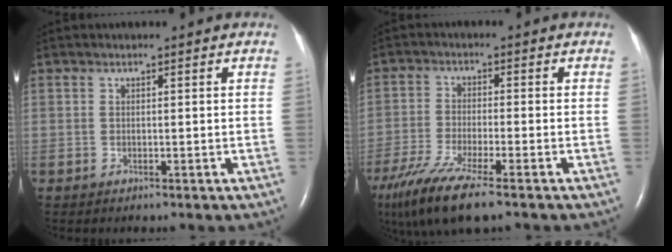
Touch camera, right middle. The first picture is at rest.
{"total": 12.4, "force": [-8.9, 1.5, 8.5], "torque": [-0.174, -0.032, -0.157]}